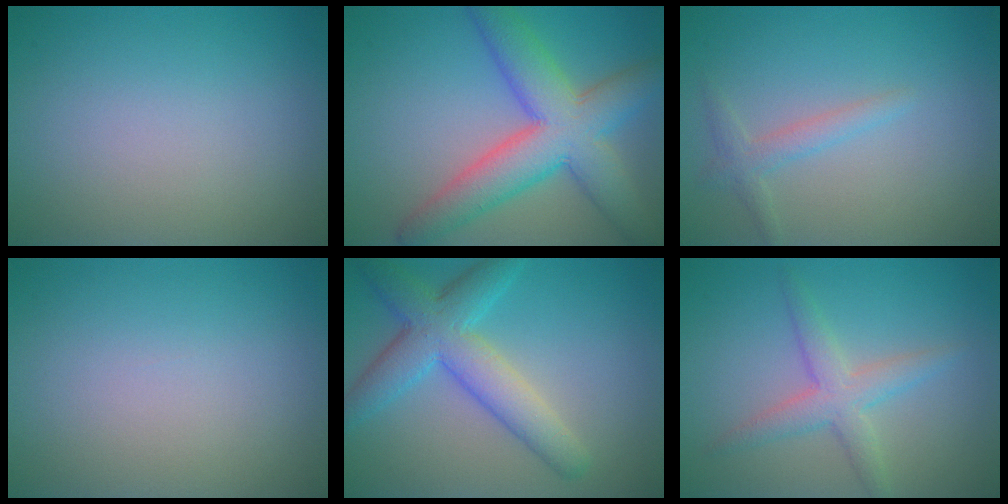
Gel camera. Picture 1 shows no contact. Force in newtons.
{"total": 8.4, "press": 8.4, "slide": 0.4}
{"total": 1.7, "press": 1.7, "slide": 0.1}
{"total": 0.0}
{"total": 6.0, "press": 6.0, "slide": 0.2}
{"total": 3.2, "press": 3.2, "slide": 0.1}